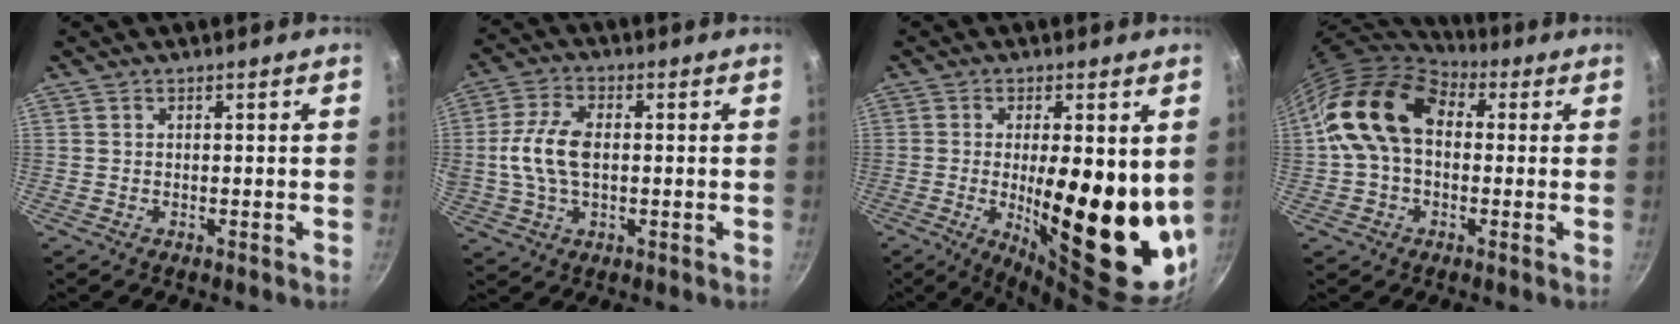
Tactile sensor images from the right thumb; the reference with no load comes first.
{"total": 9.9, "force": [0.2, 5.7, 8.1], "torque": [-0.164, 0.017, -0.001]}
{"total": 21.4, "force": [-0.5, 7.0, 20.2], "torque": [-0.264, -0.033, 0.001]}
{"total": 15.3, "force": [2.1, 10.7, 10.8], "torque": [-0.169, 0.029, 0.022]}